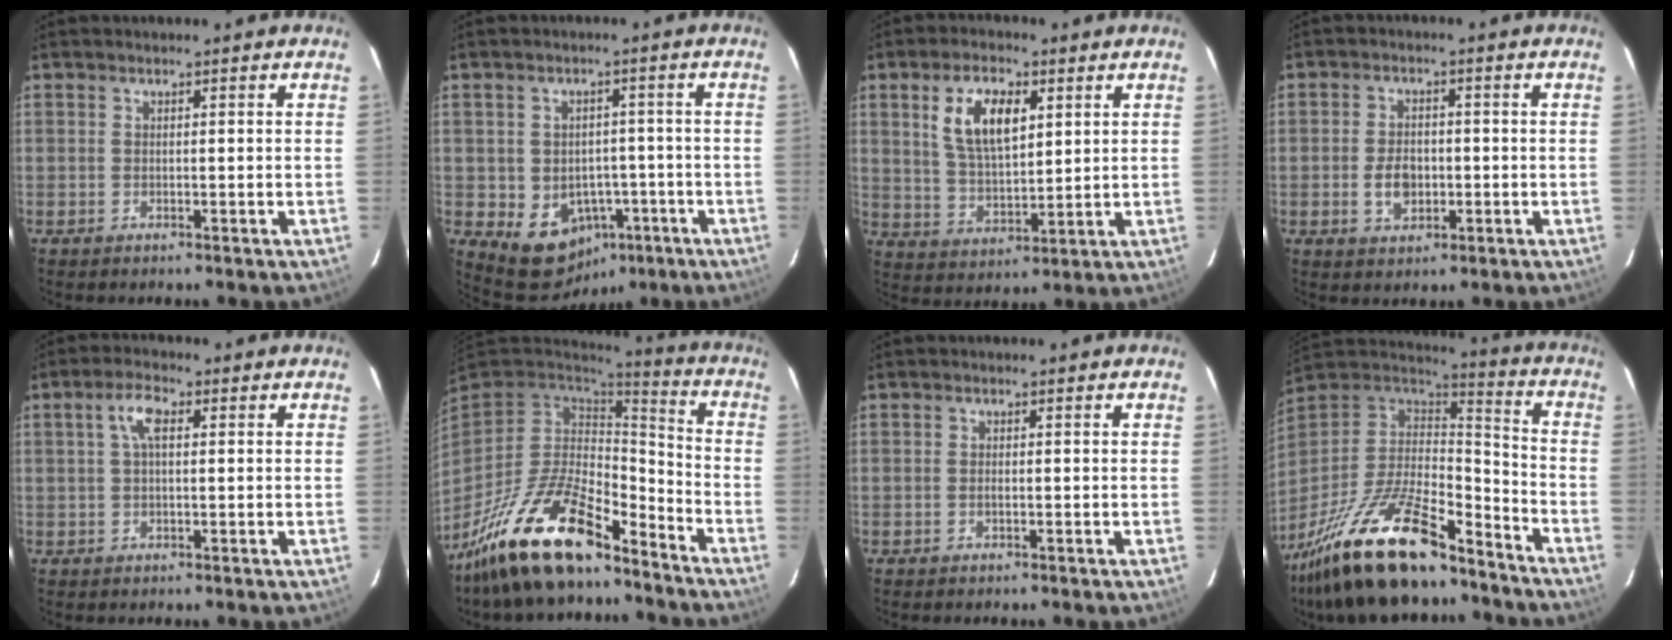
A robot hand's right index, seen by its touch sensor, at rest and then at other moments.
{"total": 9.3, "force": [-3.6, 8.0, 3.1], "torque": [-0.067, 0.026, -0.020]}
{"total": 10.3, "force": [4.0, 4.9, 8.2], "torque": [-0.159, 0.009, 0.080]}
{"total": 5.2, "force": [-1.1, 3.4, 3.8], "torque": [-0.072, 0.003, -0.014]}
{"total": 4.1, "force": [1.1, 1.6, 3.6], "torque": [-0.071, 0.012, 0.020]}
{"total": 20.4, "force": [-14.4, 7.1, 12.5], "torque": [-0.257, -0.022, -0.256]}
{"total": 0.5, "force": [-0.1, 0.0, 0.5], "torque": [-0.010, 0.000, -0.003]}
{"total": 27.3, "force": [-19.2, 9.1, 17.1], "torque": [-0.336, -0.030, -0.321]}